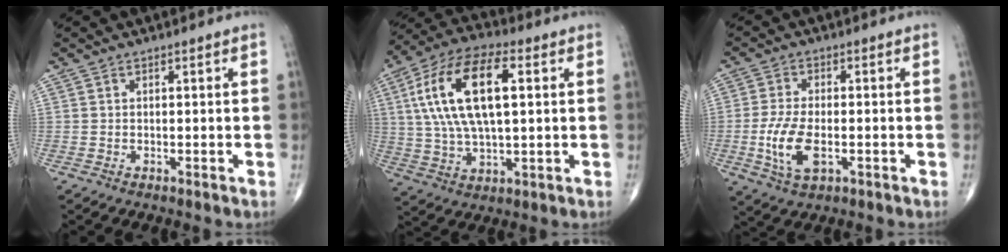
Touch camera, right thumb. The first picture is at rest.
{"total": 18.8, "force": [3.9, 8.4, 16.3], "torque": [-0.317, 0.017, 0.067]}
{"total": 8.4, "force": [-2.0, 4.1, 7.1], "torque": [-0.152, -0.002, -0.034]}